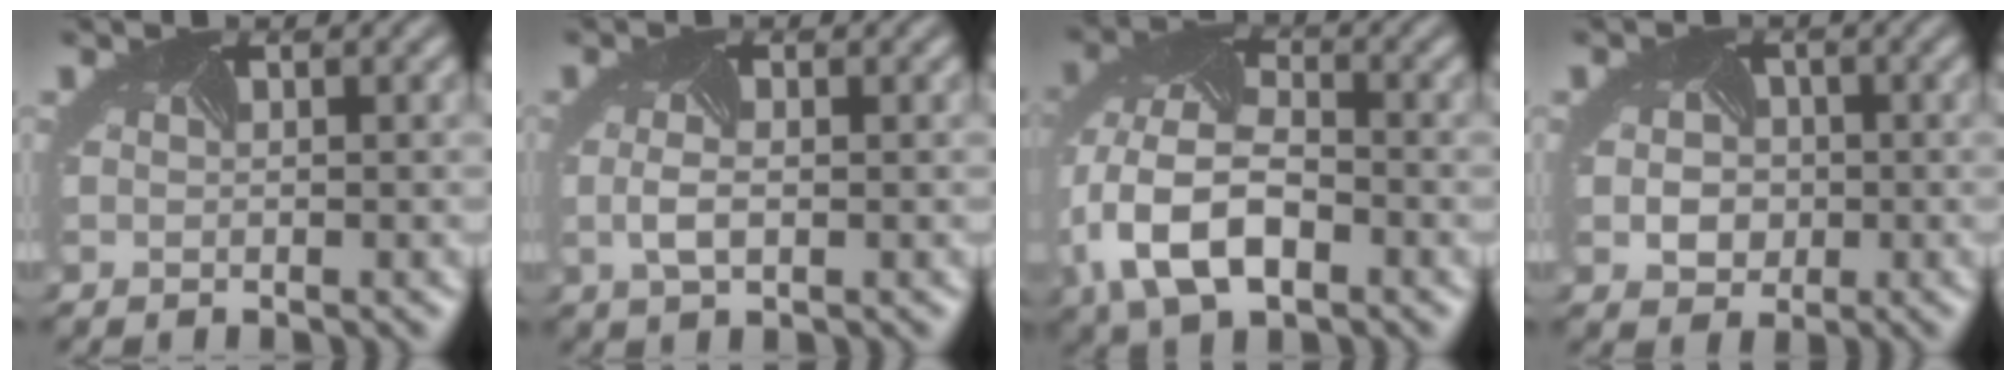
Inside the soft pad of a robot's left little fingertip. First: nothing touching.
{"total": 1.9, "force": [-0.3, 0.8, 1.7], "torque": [-0.046, -0.006, -0.008]}
{"total": 9.4, "force": [-3.0, 5.7, 6.8], "torque": [-0.162, -0.016, -0.063]}
{"total": 4.3, "force": [0.0, 3.5, 2.4], "torque": [-0.031, 0.005, -0.004]}